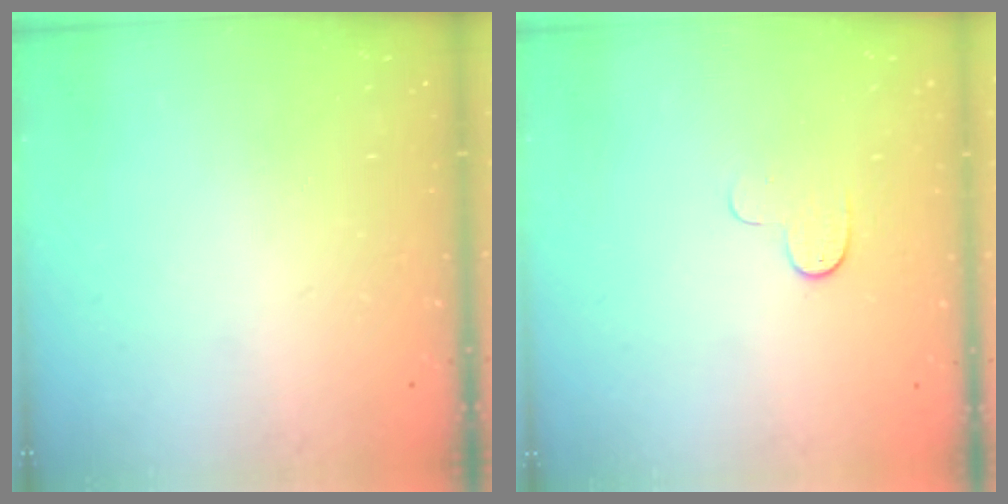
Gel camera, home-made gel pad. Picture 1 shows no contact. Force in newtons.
{"total": 3.9, "press": 3.9, "slide": 0.3}